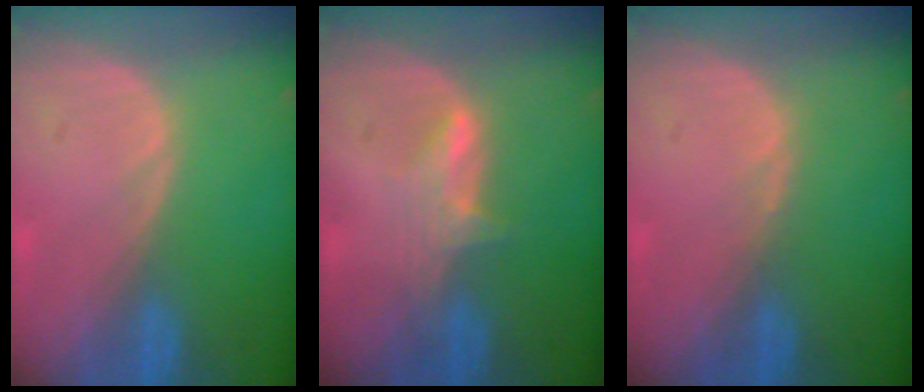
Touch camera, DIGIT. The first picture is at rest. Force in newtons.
{"total": 2.9, "press": 2.9, "slide": 0.4}
{"total": 0.6, "press": 0.5, "slide": 0.3}